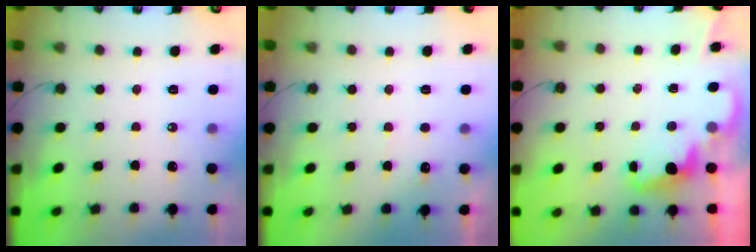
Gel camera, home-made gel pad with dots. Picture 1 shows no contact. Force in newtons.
{"total": 4.4, "press": 4.2, "slide": 1.2}
{"total": 2.4, "press": 2.3, "slide": 0.6}